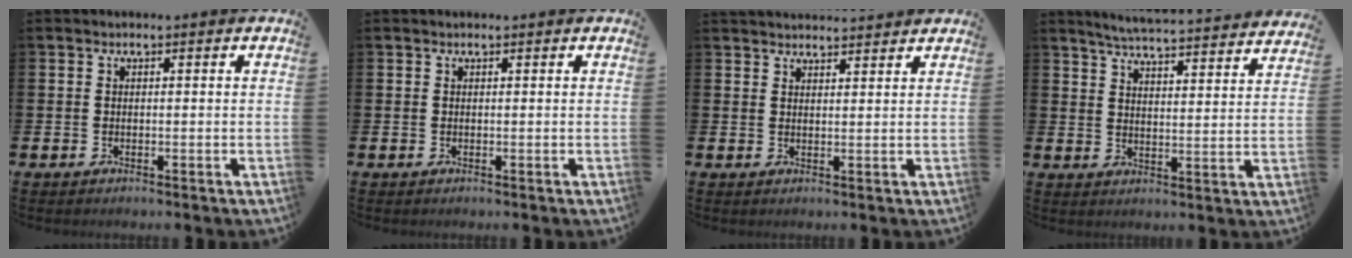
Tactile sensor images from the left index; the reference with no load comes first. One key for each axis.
{"total": 0.0}
{"total": 2.4, "fx": 2.3, "fy": 0.3, "fz": -0.1, "tx": -0.001, "ty": -0.012, "tz": 0.043}
{"total": 5.3, "fx": 5.2, "fy": -0.2, "fz": 1.1, "tx": -0.036, "ty": -0.043, "tz": 0.088}